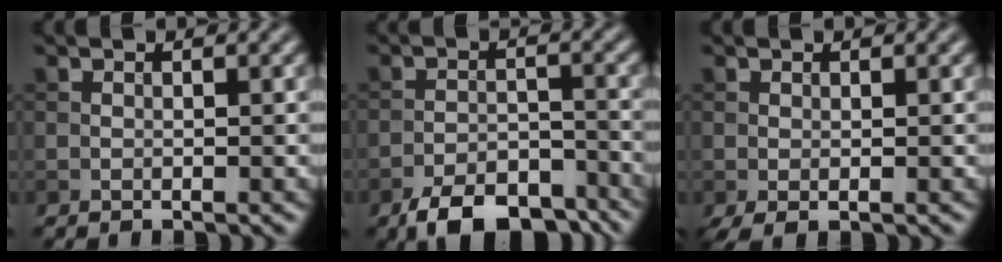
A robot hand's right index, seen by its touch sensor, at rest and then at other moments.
{"total": 7.4, "force": [-5.7, 2.9, 3.7], "torque": [-0.056, -0.009, -0.098]}
{"total": 1.3, "force": [-0.3, 0.3, 1.2], "torque": [-0.030, -0.004, -0.007]}